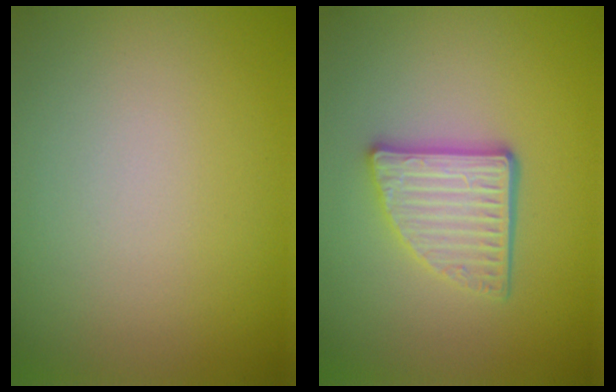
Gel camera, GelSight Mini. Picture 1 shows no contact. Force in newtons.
{"total": 4.2, "press": 3.3, "slide": 2.6}